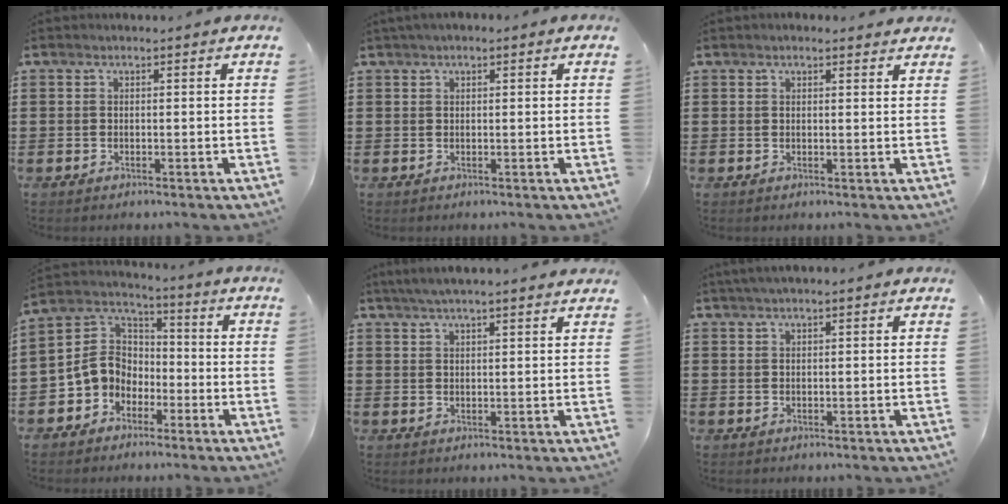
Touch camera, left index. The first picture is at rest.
{"total": 1.0, "force": [0.3, 0.5, 0.8], "torque": [-0.015, 0.005, 0.006]}
{"total": 1.2, "force": [1.1, 0.3, 0.4], "torque": [-0.010, 0.003, 0.021]}
{"total": 7.8, "force": [-2.4, 6.9, 2.8], "torque": [-0.100, 0.014, -0.055]}
{"total": 3.5, "force": [3.1, 0.0, 1.7], "torque": [-0.040, 0.001, 0.056]}
{"total": 1.6, "force": [1.3, 0.2, 1.0], "torque": [-0.020, 0.002, 0.024]}